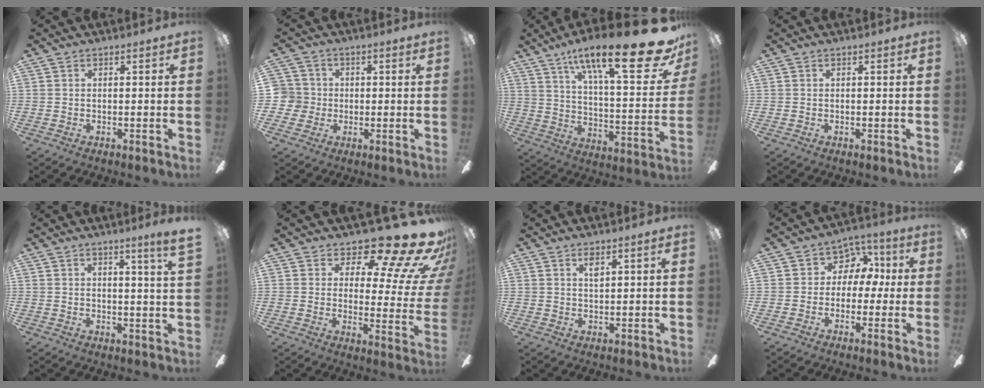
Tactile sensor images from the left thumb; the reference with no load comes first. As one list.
[{"total": 5.1, "force": [0.1, 5.1, 0.5], "torque": [-0.025, 0.010, 0.001]}, {"total": 27.5, "force": [16.9, 6.6, 20.6], "torque": [-0.310, -0.108, 0.265]}, {"total": 0.0}, {"total": 4.3, "force": [3.0, -0.6, 3.1], "torque": [-0.047, -0.021, 0.046]}, {"total": 18.4, "force": [13.8, 5.9, 10.7], "torque": [-0.151, -0.103, 0.222]}, {"total": 2.5, "force": [1.6, 0.6, 1.9], "torque": [-0.042, 0.002, 0.028]}, {"total": 7.6, "force": [1.1, 6.9, 2.9], "torque": [-0.031, 0.001, 0.021]}]